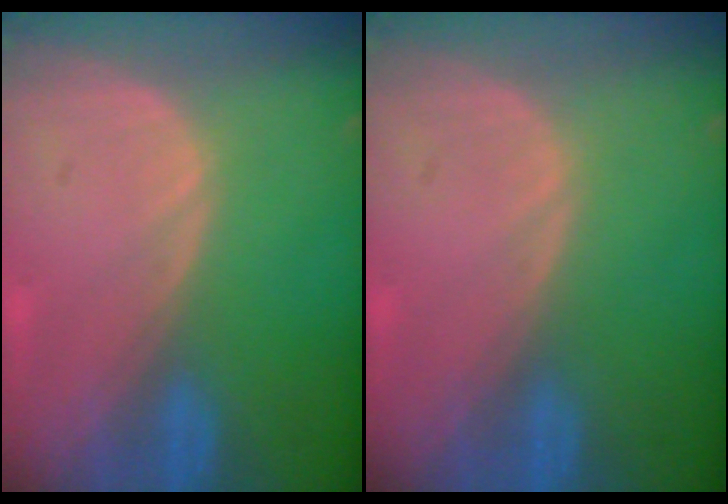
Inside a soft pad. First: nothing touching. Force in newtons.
{"total": 0.0}